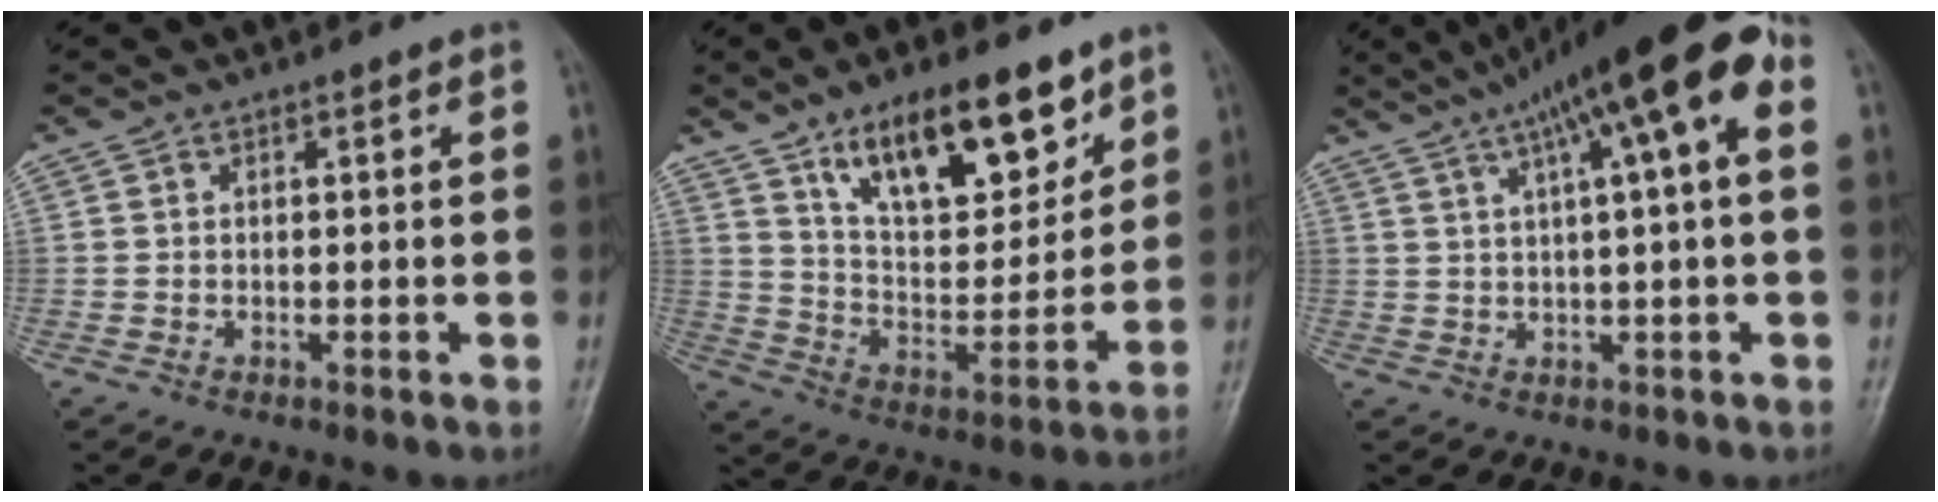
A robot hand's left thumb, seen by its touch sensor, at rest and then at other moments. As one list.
[{"total": 18.5, "force": [11.7, 7.4, 12.3], "torque": [-0.149, -0.062, 0.207]}, {"total": 16.6, "force": [6.4, 3.0, 15.0], "torque": [-0.241, 0.033, 0.097]}]